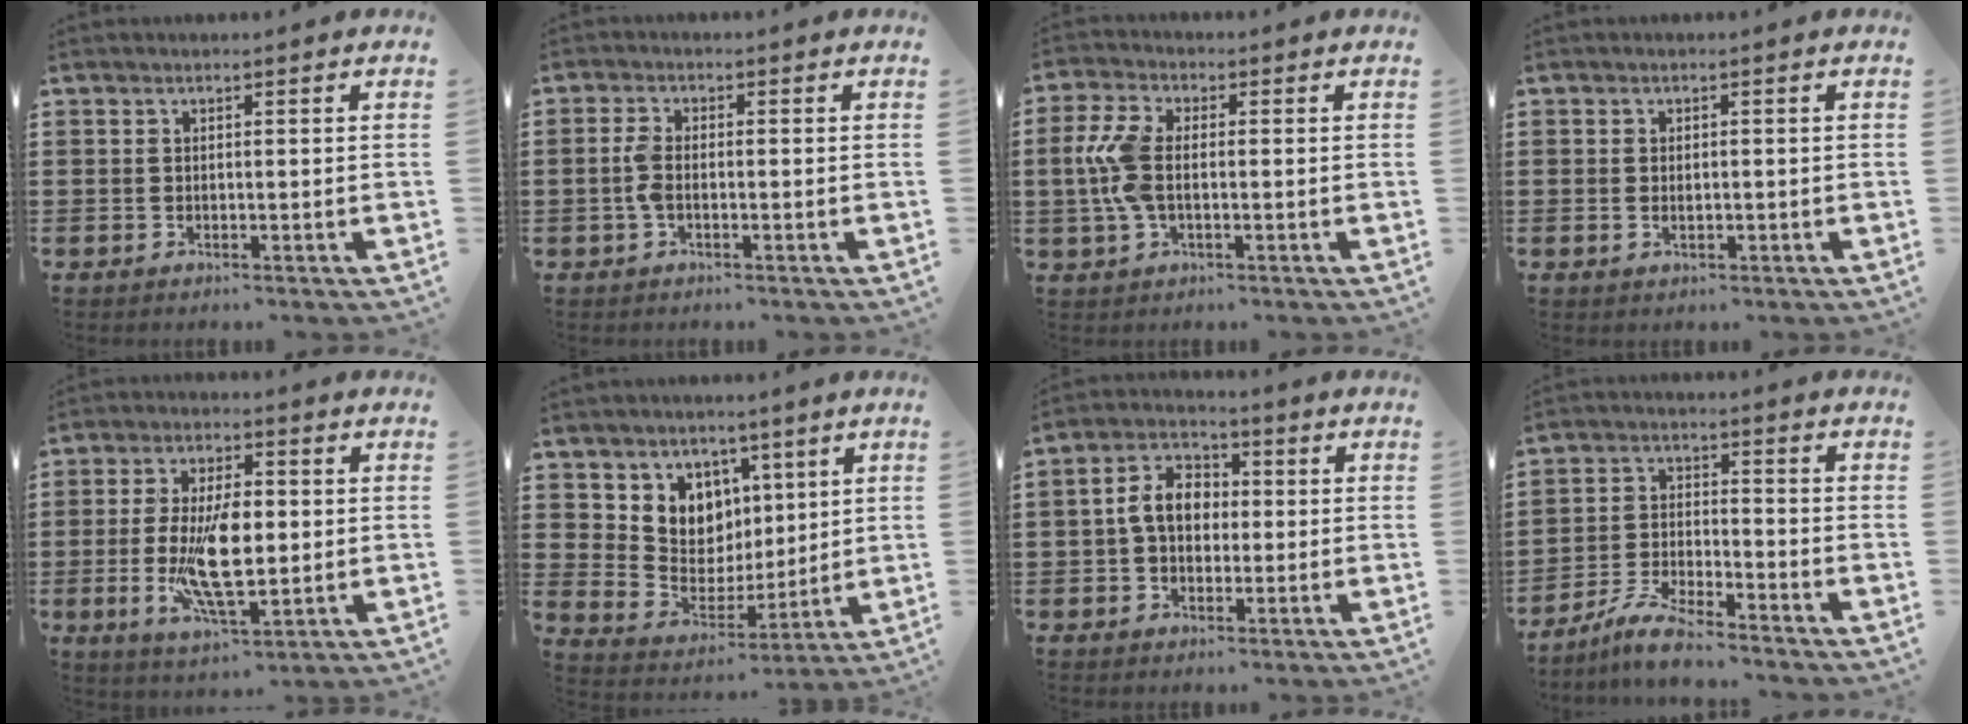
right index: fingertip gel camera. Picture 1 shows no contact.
{"total": 3.1, "force": [-0.6, 1.3, 2.7], "torque": [-0.074, -0.004, -0.018]}
{"total": 7.4, "force": [-0.2, 3.9, 6.2], "torque": [-0.165, -0.005, -0.015]}
{"total": 1.0, "force": [-0.1, 0.6, 0.8], "torque": [-0.016, 0.004, -0.003]}
{"total": 11.2, "force": [-0.6, 4.6, 10.2], "torque": [-0.216, -0.009, -0.013]}
{"total": 7.2, "force": [3.8, 6.1, -0.1], "torque": [-0.035, -0.047, 0.073]}
{"total": 6.6, "force": [0.0, 4.7, 4.6], "torque": [-0.106, 0.014, -0.005]}
{"total": 6.0, "force": [-5.5, 0.7, 2.3], "torque": [-0.059, -0.003, -0.109]}